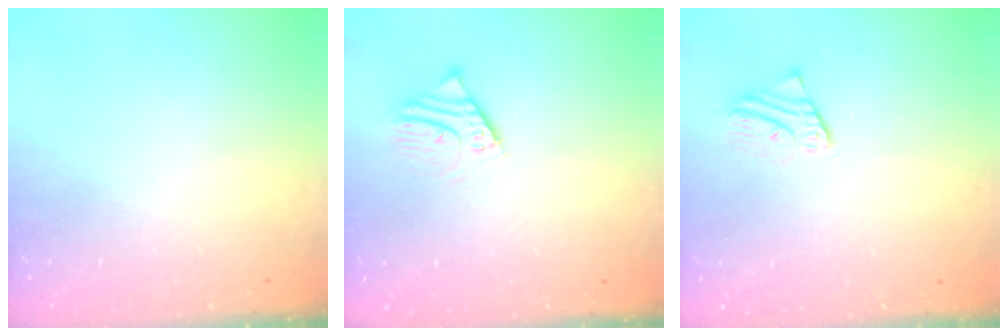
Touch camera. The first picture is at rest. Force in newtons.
{"total": 2.9, "press": 2.9, "slide": 0.3}
{"total": 2.0, "press": 2.0, "slide": 0.1}